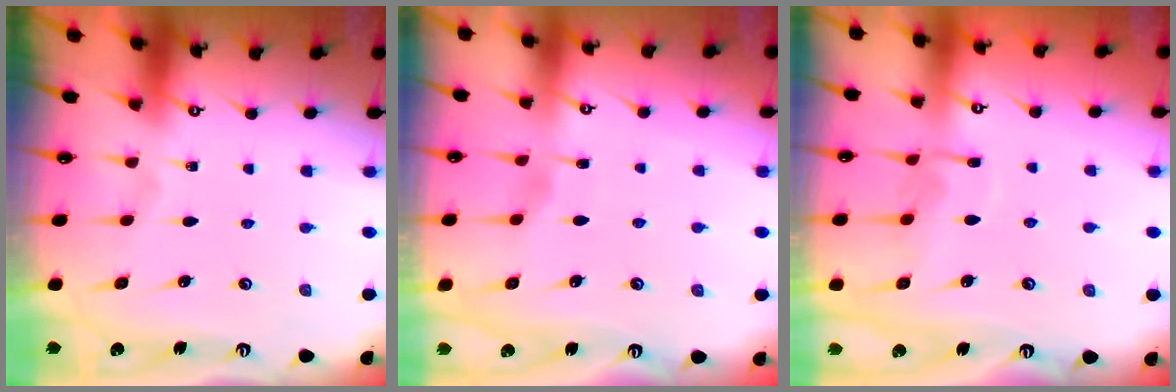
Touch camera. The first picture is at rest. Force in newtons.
{"total": 2.6, "press": 2.6, "slide": 0.4}
{"total": 6.7, "press": 6.7, "slide": 0.5}